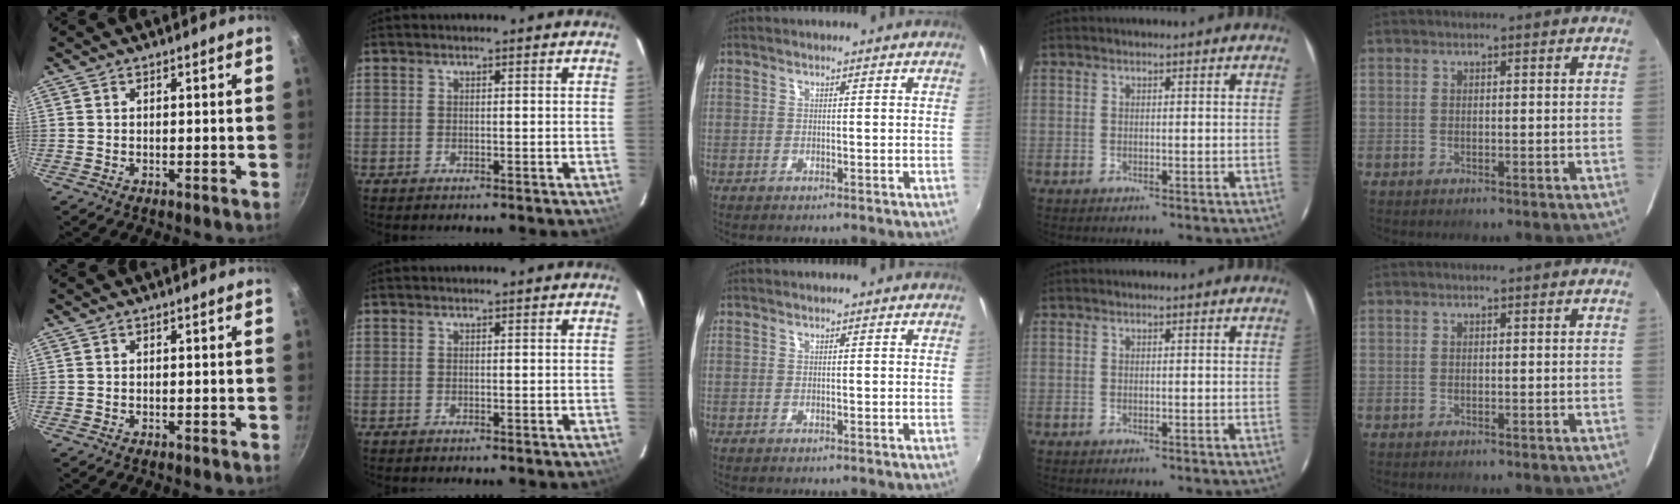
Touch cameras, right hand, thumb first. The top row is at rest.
{}